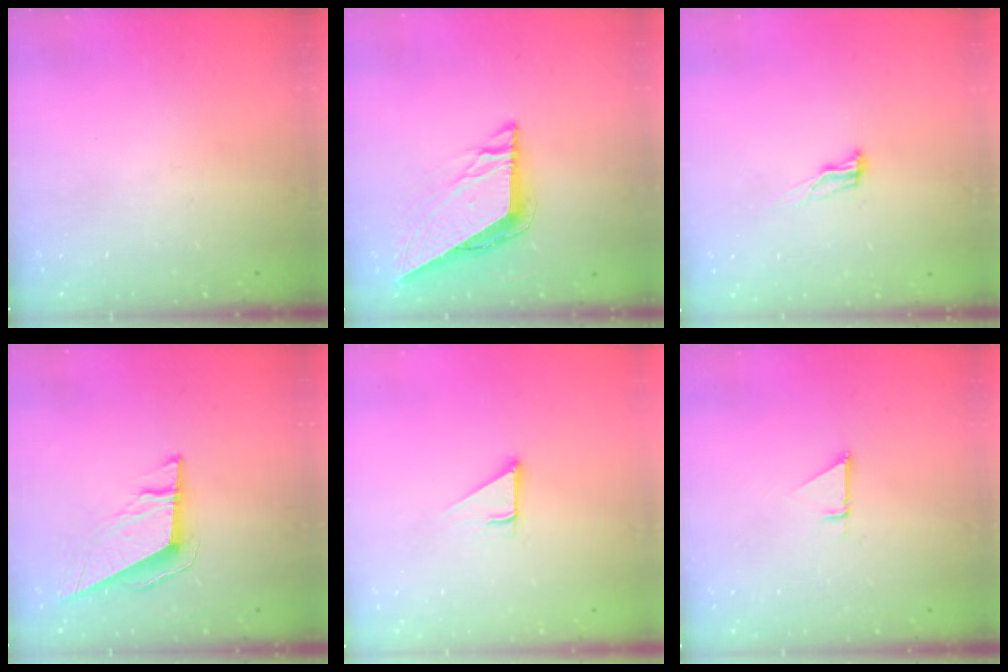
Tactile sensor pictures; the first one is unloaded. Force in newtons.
{"total": 8.7, "press": 8.6, "slide": 0.7}
{"total": 8.0, "press": 7.7, "slide": 2.0}
{"total": 9.9, "press": 9.7, "slide": 2.0}
{"total": 3.0, "press": 3.0, "slide": 0.2}
{"total": 1.4, "press": 1.4, "slide": 0.0}